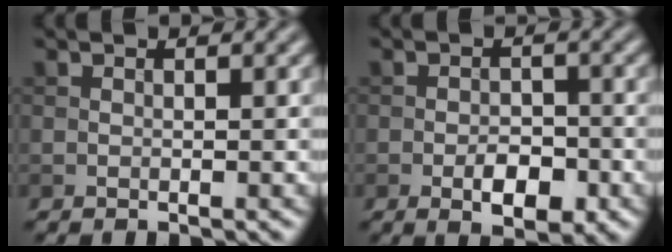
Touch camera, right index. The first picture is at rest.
{"total": 3.7, "force": [-1.5, 1.9, 2.8], "torque": [-0.039, -0.001, -0.023]}